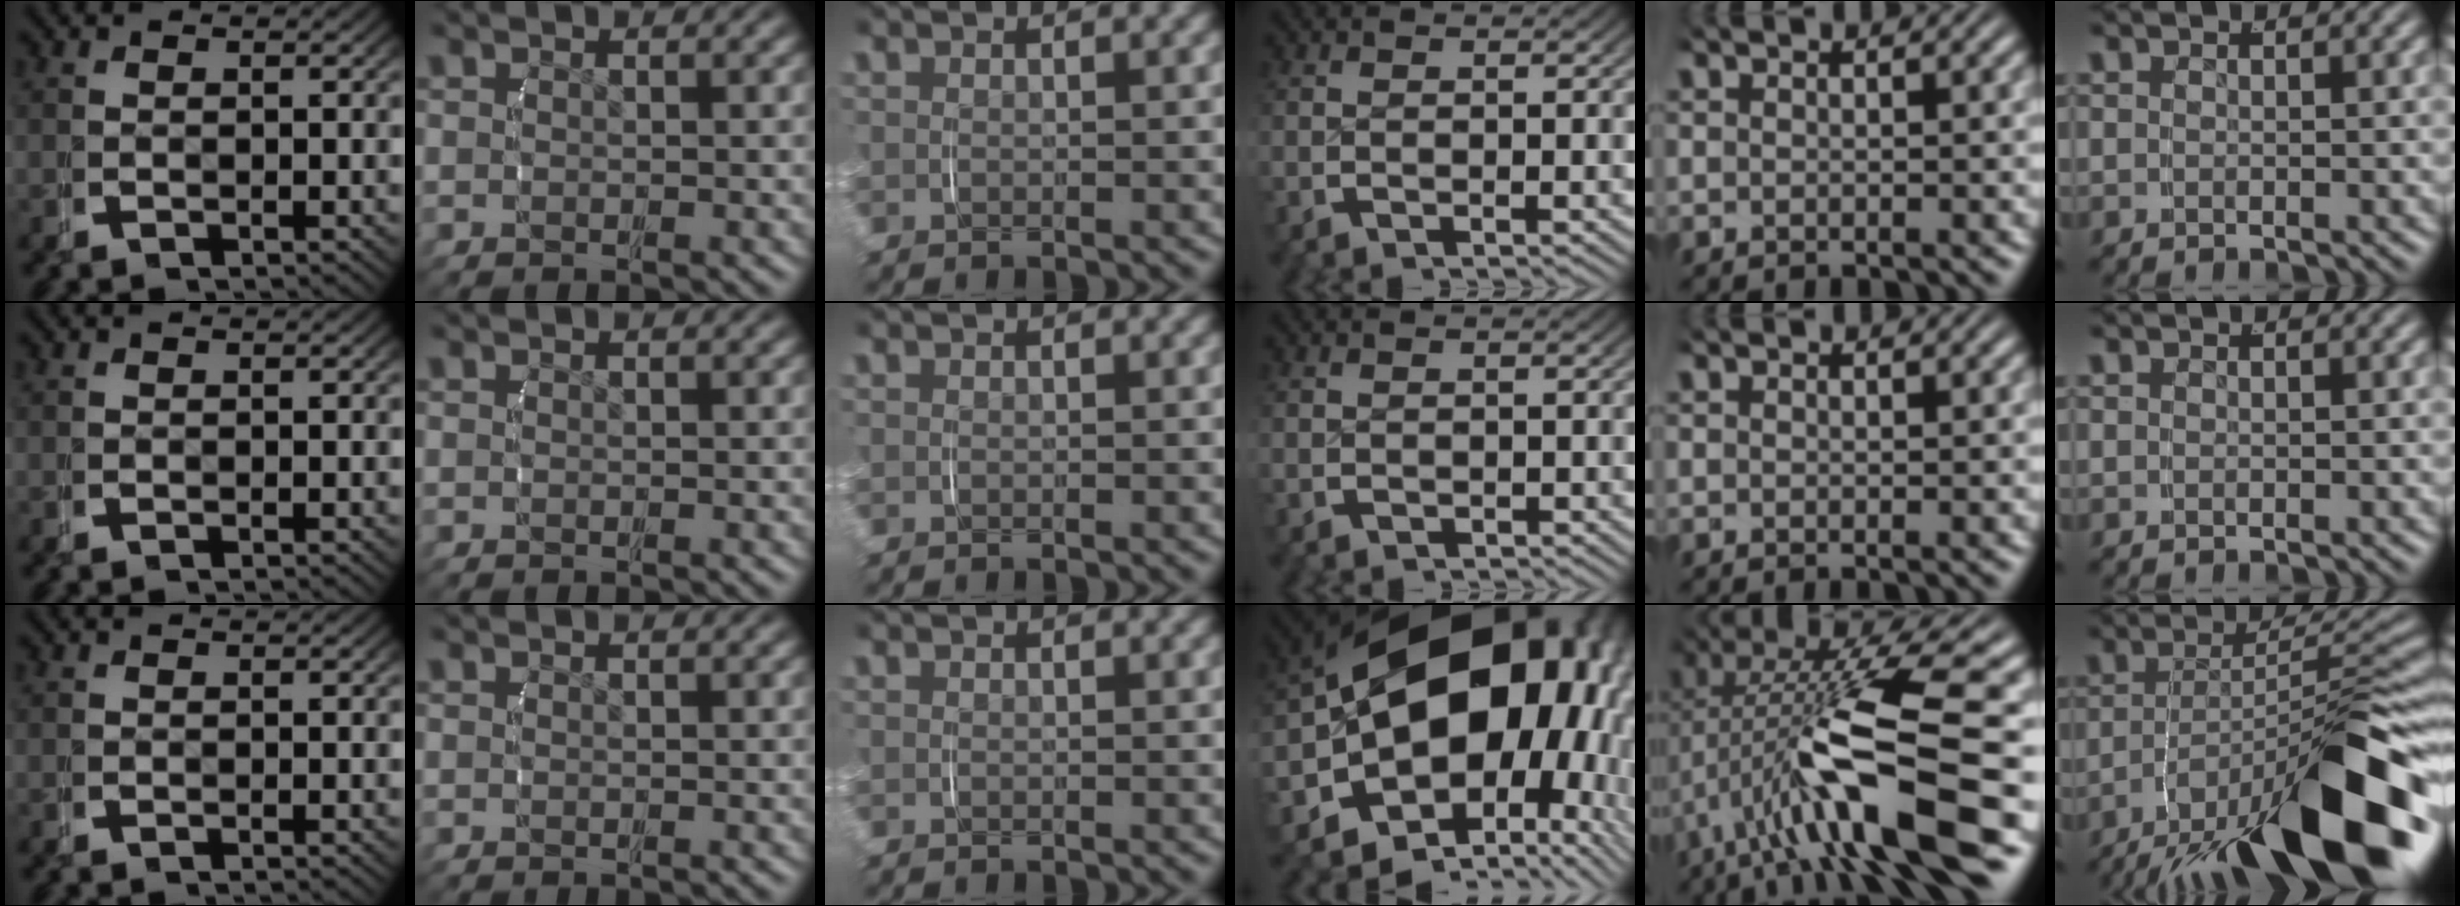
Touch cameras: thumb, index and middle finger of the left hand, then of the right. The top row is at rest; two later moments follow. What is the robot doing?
{"motion": "grasp_and_lifting", "object": "router"}